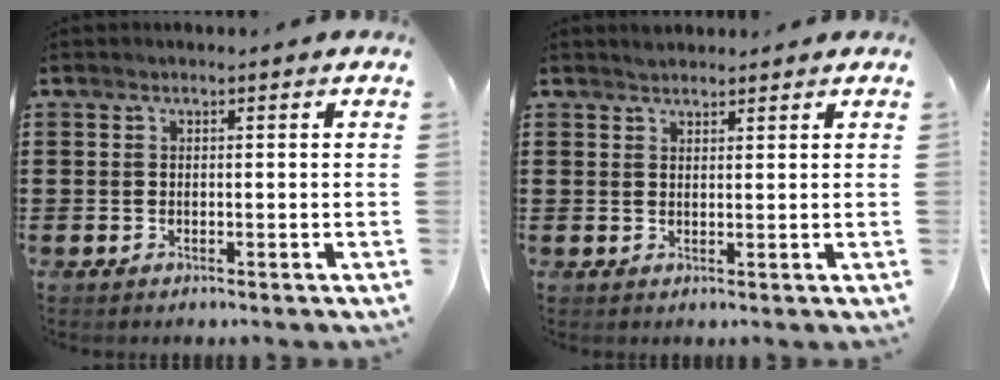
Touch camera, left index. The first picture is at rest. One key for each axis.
{"total": 1.6, "fx": 1.5, "fy": 0.4, "fz": 0.1, "tx": -0.005, "ty": 0.002, "tz": 0.030}